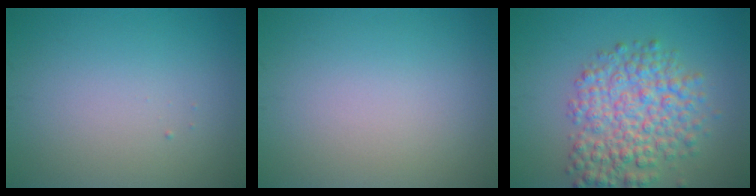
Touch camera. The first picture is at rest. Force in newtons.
{"total": 0.0}
{"total": 6.8, "press": 6.8, "slide": 0.3}